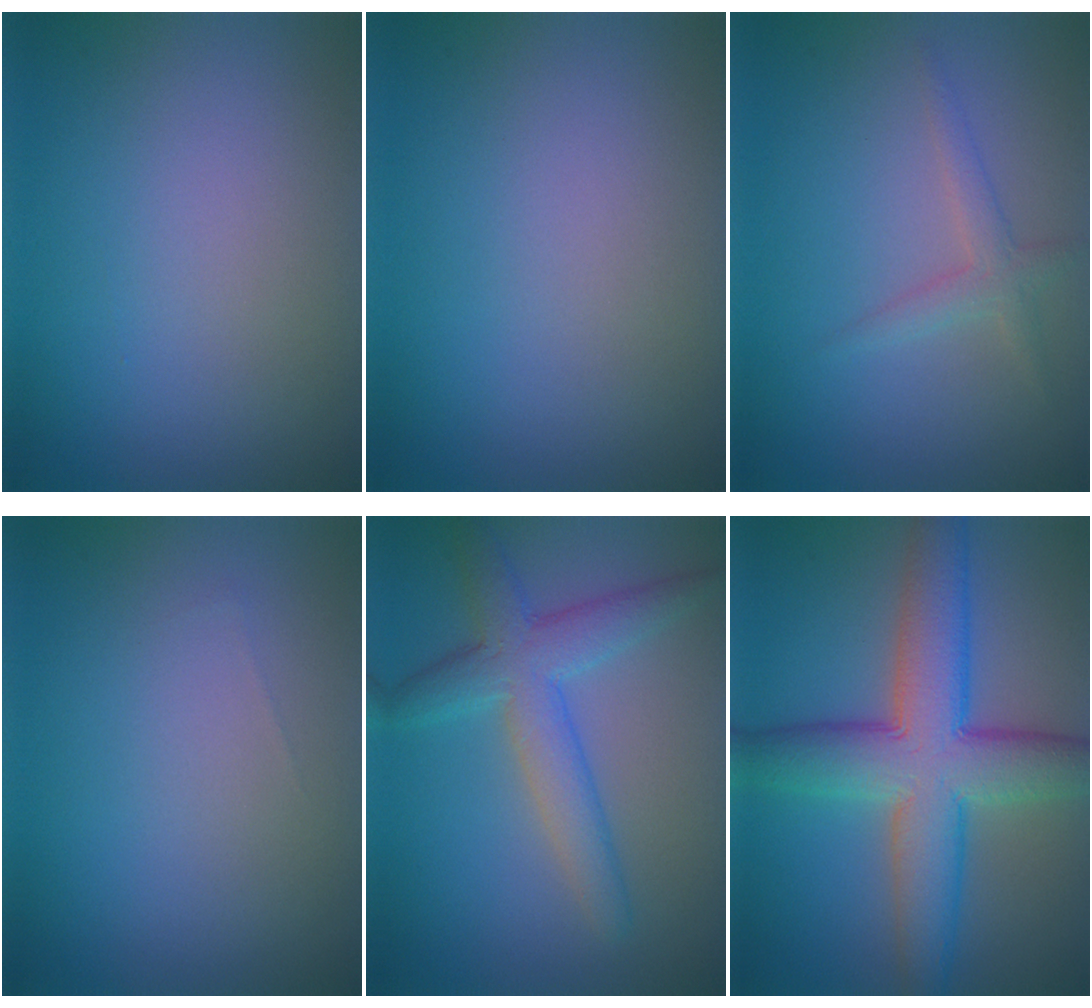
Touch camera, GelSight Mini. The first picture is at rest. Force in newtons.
{"total": 0.0}
{"total": 1.8, "press": 1.8, "slide": 0.0}
{"total": 0.0}
{"total": 4.7, "press": 4.7, "slide": 0.1}
{"total": 9.3, "press": 9.3, "slide": 0.3}